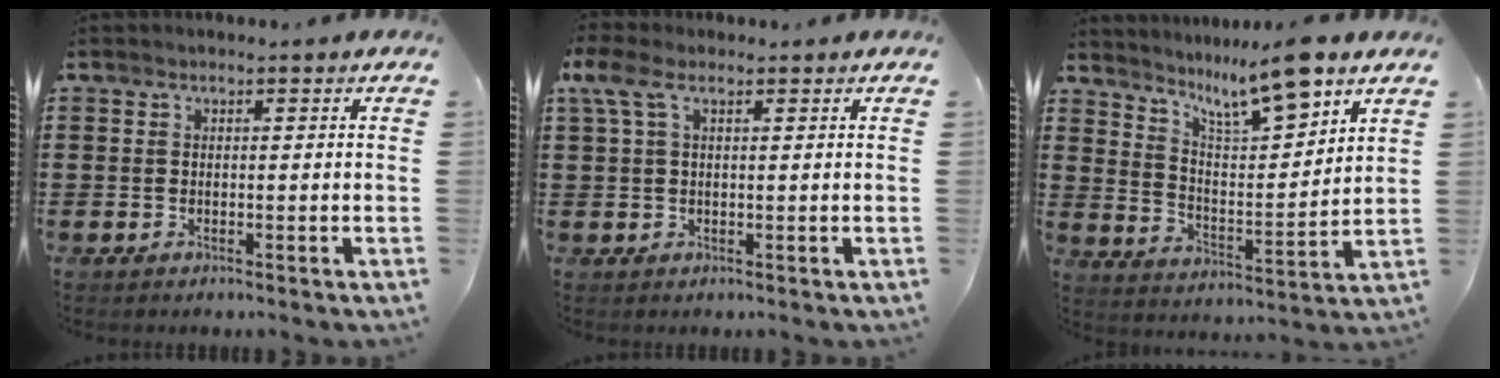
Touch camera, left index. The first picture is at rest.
{"total": 3.6, "force": [1.1, 1.7, 3.0], "torque": [-0.079, 0.003, 0.012]}
{"total": 9.2, "force": [7.7, 1.2, 4.8], "torque": [-0.102, -0.041, 0.134]}